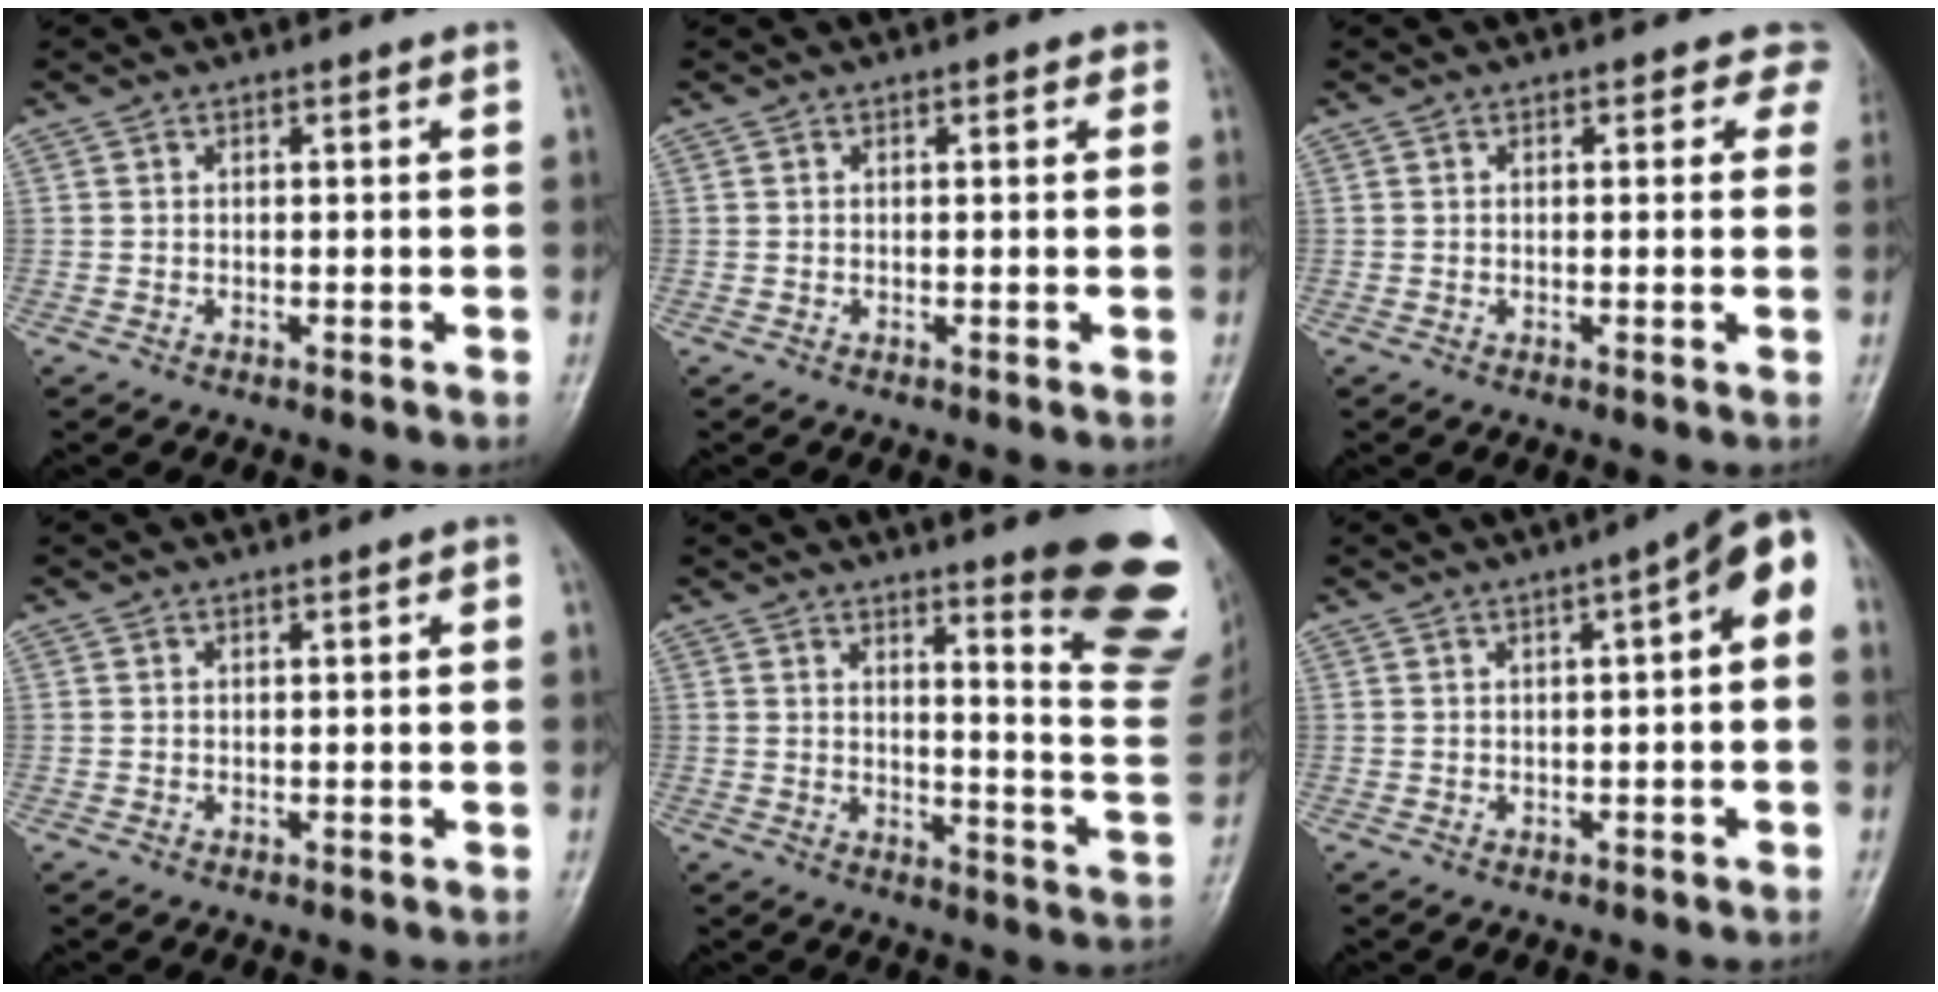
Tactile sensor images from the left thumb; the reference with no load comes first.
{"total": 1.1, "force": [0.5, 0.6, 0.8], "torque": [-0.003, 0.001, 0.002]}
{"total": 2.9, "force": [1.7, 2.0, 1.3], "torque": [0.019, -0.004, 0.002]}
{"total": 0.8, "force": [0.2, 0.2, 0.7], "torque": [-0.009, 0.002, 0.000]}
{"total": 18.5, "force": [11.5, 3.3, 14.0], "torque": [-0.136, -0.088, 0.139]}
{"total": 7.2, "force": [1.1, 2.0, 6.9], "torque": [-0.082, 0.028, 0.003]}